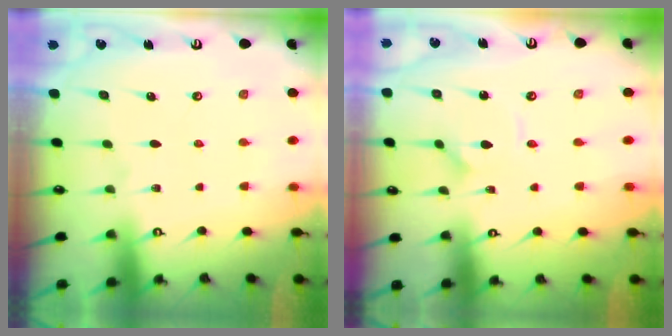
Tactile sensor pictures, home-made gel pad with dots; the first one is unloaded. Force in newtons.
{"total": 2.9, "press": 2.9, "slide": 0.1}